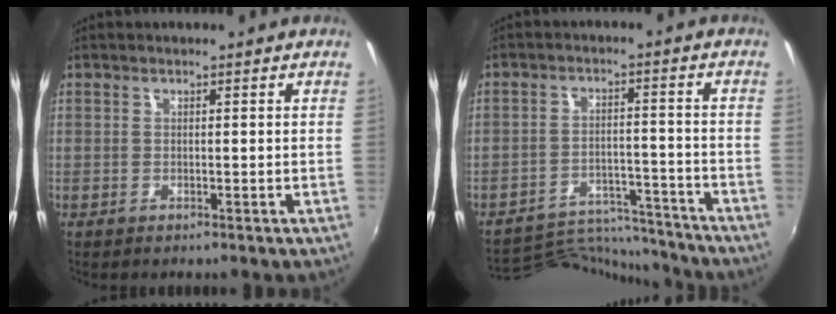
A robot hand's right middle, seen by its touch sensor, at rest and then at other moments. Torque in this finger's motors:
{"motor_torque": [-1.08, -1.05, -0.29, -0.16]}